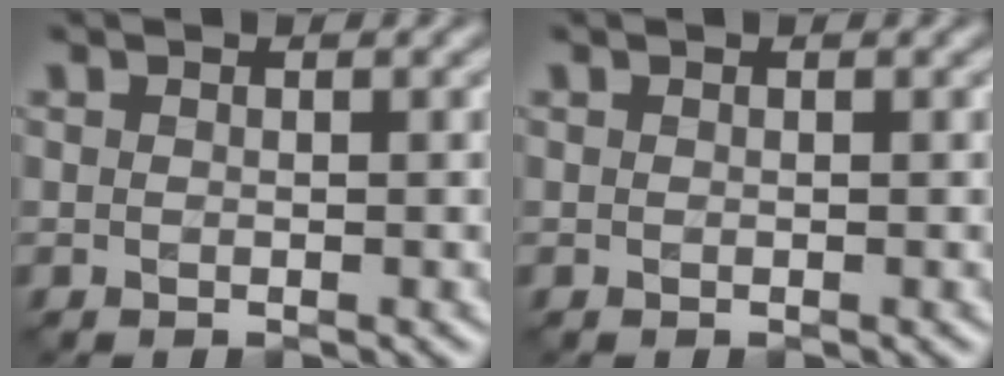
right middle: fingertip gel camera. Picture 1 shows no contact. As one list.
[{"total": 0.0}]